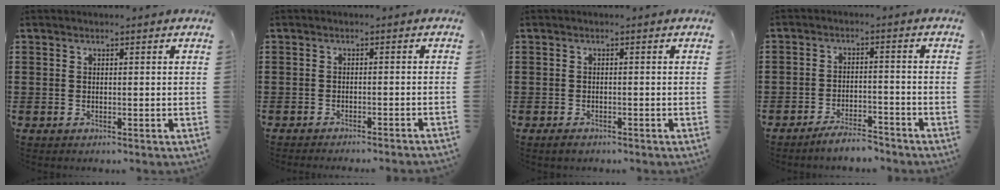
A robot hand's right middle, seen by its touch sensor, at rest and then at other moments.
{"total": 1.5, "force": [-1.4, -0.4, 0.4], "torque": [-0.006, 0.003, -0.028]}
{"total": 0.9, "force": [-0.7, 0.4, 0.4], "torque": [-0.009, -0.003, -0.013]}
{"total": 4.2, "force": [-4.1, 0.5, 0.6], "torque": [-0.011, 0.006, -0.084]}